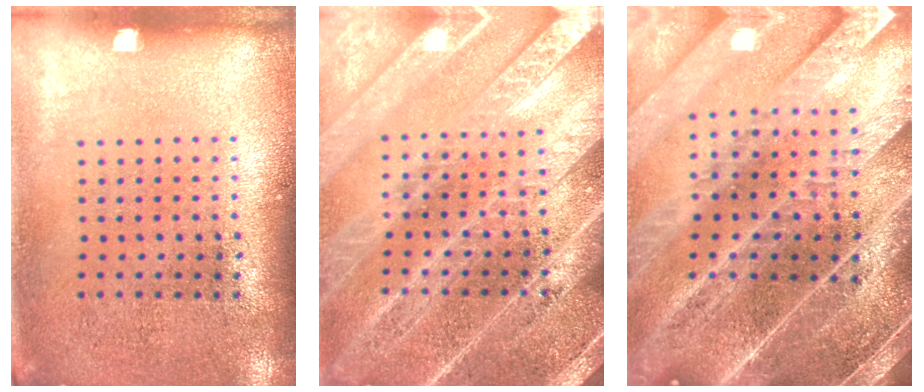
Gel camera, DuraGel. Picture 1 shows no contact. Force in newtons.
{"total": 5.1, "press": 5.0, "slide": 0.6}
{"total": 4.9, "press": 4.4, "slide": 2.3}